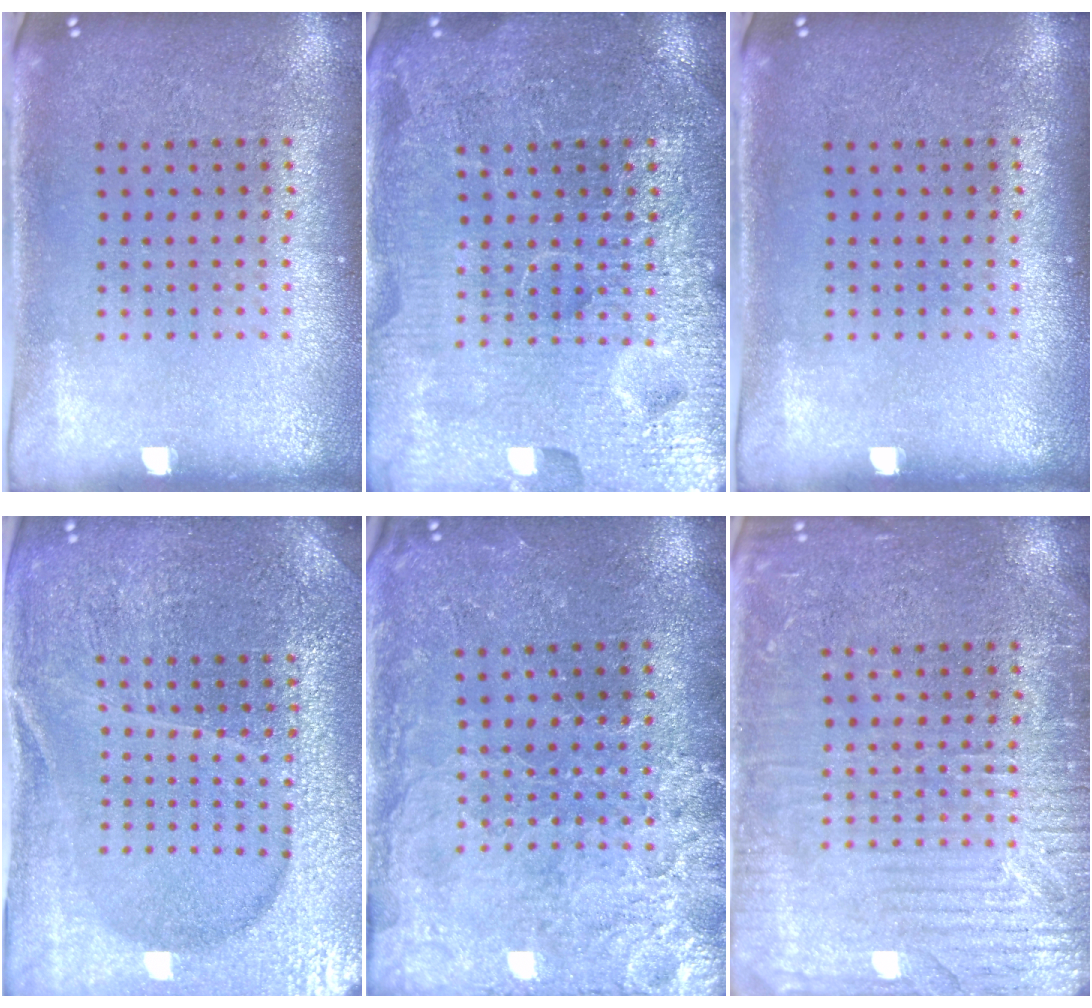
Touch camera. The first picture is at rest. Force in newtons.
{"total": 7.0, "press": 7.0, "slide": 0.8}
{"total": 0.0}
{"total": 4.7, "press": 4.3, "slide": 1.7}
{"total": 3.3, "press": 3.2, "slide": 1.0}
{"total": 5.1, "press": 5.1, "slide": 0.7}